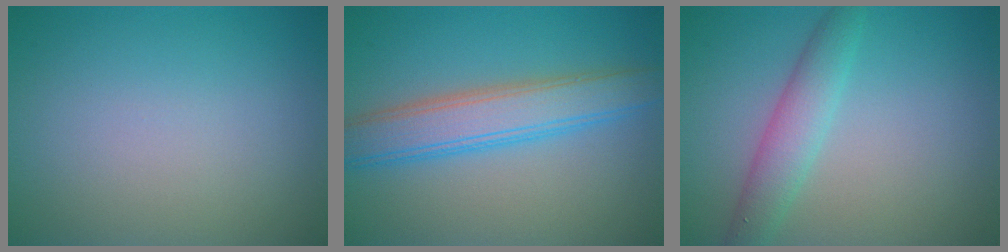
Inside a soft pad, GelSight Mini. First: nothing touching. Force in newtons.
{"total": 5.3, "press": 5.3, "slide": 0.1}
{"total": 3.2, "press": 3.2, "slide": 0.0}